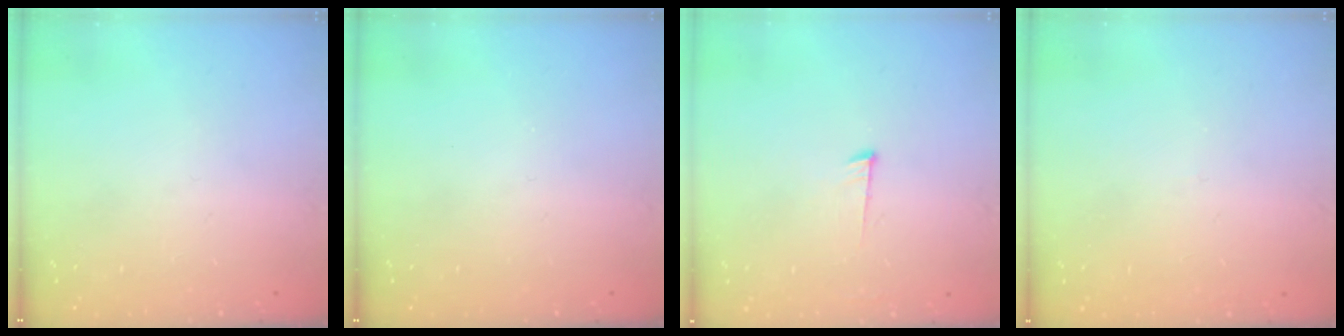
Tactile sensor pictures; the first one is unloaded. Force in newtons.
{"total": 0.0}
{"total": 6.1, "press": 6.1, "slide": 0.6}
{"total": 2.7, "press": 2.7, "slide": 0.3}